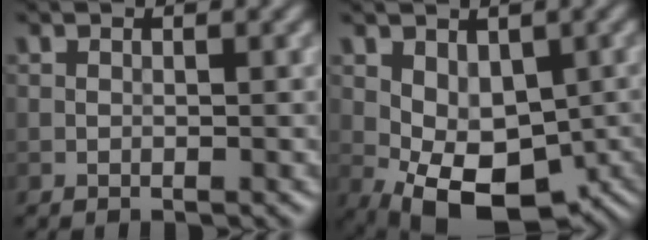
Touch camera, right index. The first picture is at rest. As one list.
[{"total": 8.6, "force": [-2.0, 5.3, 6.5], "torque": [-0.100, -0.018, -0.018]}]